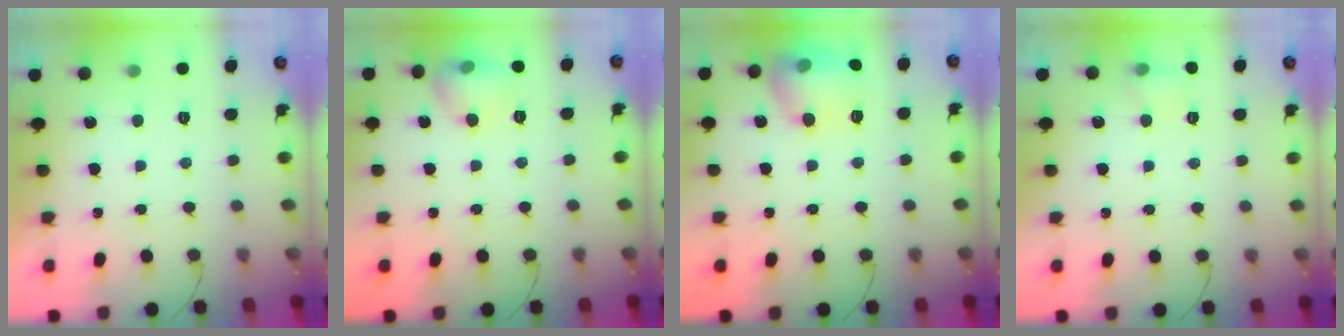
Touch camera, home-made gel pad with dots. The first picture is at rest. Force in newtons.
{"total": 11.2, "press": 9.0, "slide": 6.7}
{"total": 13.7, "press": 13.6, "slide": 1.2}
{"total": 4.7, "press": 4.6, "slide": 0.9}